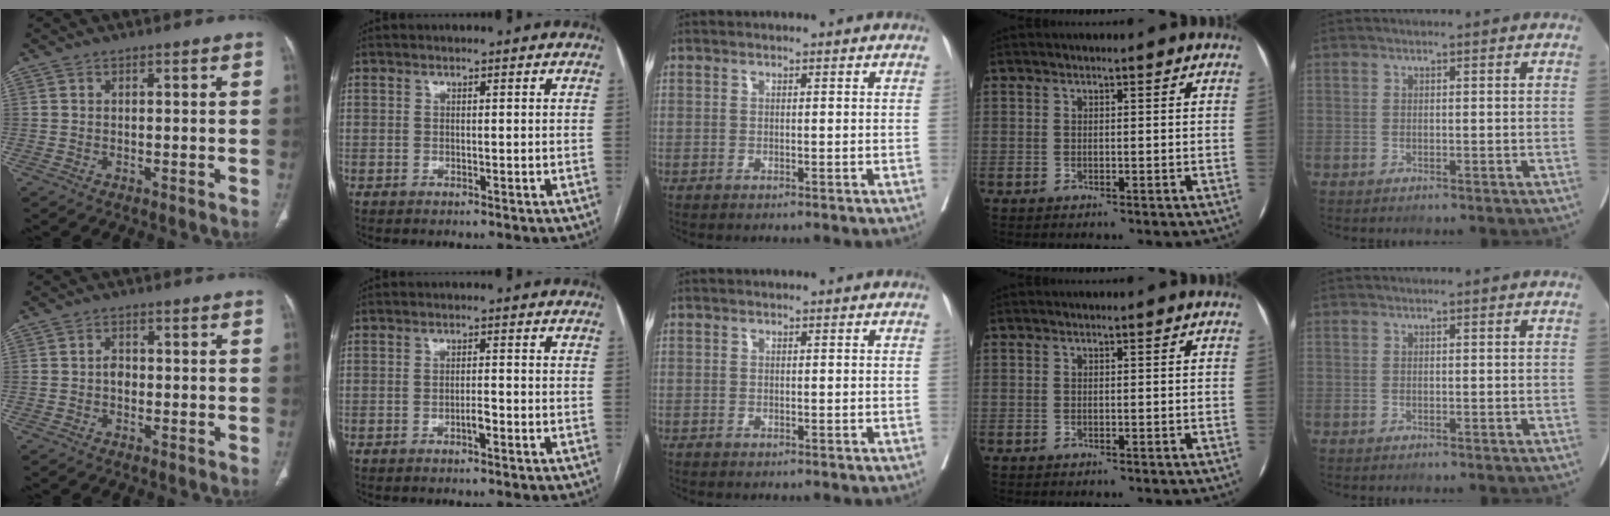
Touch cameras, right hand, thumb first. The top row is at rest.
{"thumb": {"total": 2.0, "force": [-0.3, 1.5, 1.3], "torque": [-0.011, 0.006, -0.009]}, "index": {"total": 1.7, "force": [-0.8, 0.4, 1.5], "torque": [-0.026, 0.001, -0.013]}}